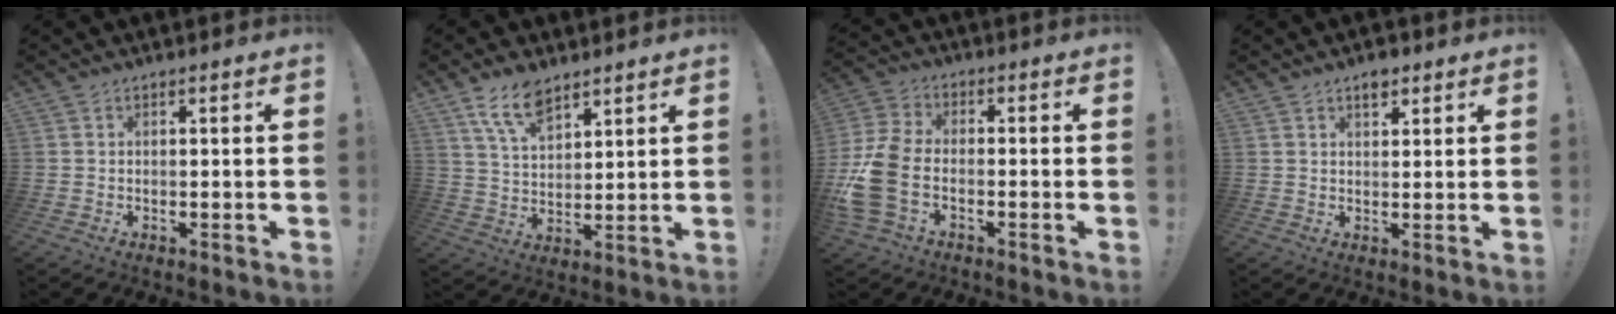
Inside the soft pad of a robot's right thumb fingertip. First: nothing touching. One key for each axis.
{"total": 10.3, "fx": 7.2, "fy": 4.8, "fz": 5.6, "tx": -0.112, "ty": -0.028, "tz": 0.138}
{"total": 13.0, "fx": -4.6, "fy": 8.0, "fz": 9.2, "tx": -0.200, "ty": 0.028, "tz": -0.076}
{"total": 3.6, "fx": 2.2, "fy": 2.2, "fz": 1.9, "tx": -0.017, "ty": -0.009, "tz": 0.036}